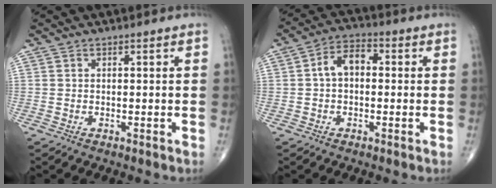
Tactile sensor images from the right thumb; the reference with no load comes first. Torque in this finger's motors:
{"motor_torque": [0.12, 0.14, 0.20, 0.08, 0.18]}